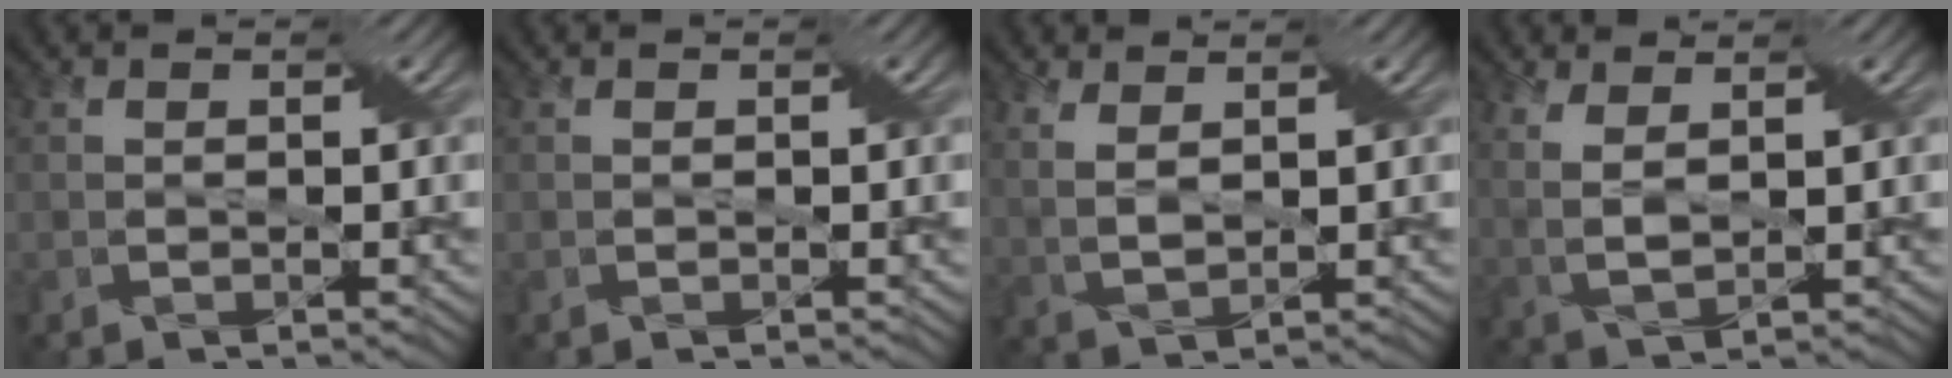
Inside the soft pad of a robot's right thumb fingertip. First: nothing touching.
{"total": 0.0}
{"total": 3.3, "force": [1.9, 1.0, 2.5], "torque": [-0.062, 0.000, 0.041]}
{"total": 4.0, "force": [2.1, 1.2, 3.1], "torque": [-0.077, 0.001, 0.044]}